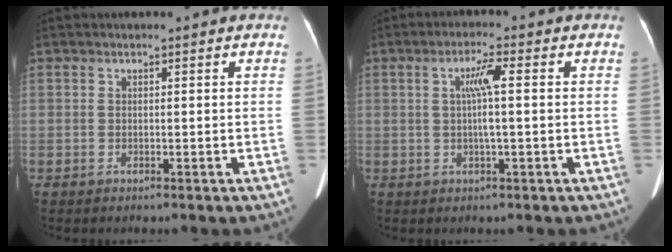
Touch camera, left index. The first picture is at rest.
{"total": 4.2, "force": [0.5, 0.0, 4.2], "torque": [-0.079, 0.010, 0.009]}